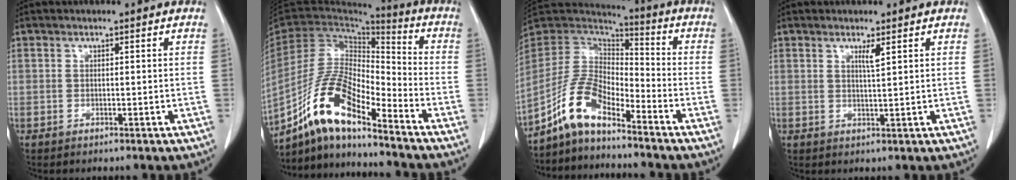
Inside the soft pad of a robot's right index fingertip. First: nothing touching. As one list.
[{"total": 14.0, "force": [-10.0, 3.1, 9.3], "torque": [-0.183, 0.012, -0.182]}, {"total": 9.9, "force": [-7.1, 3.2, 6.0], "torque": [-0.136, 0.026, -0.141]}, {"total": 1.8, "force": [1.0, -0.2, 1.5], "torque": [-0.027, -0.007, 0.018]}]